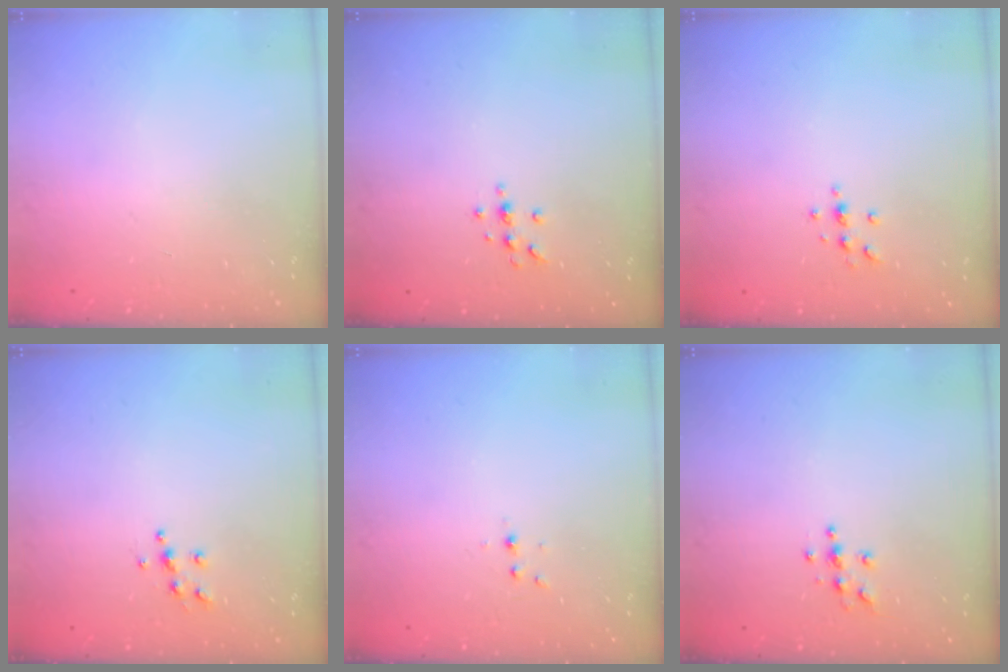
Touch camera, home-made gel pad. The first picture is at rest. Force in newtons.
{"total": 4.8, "press": 4.7, "slide": 0.6}
{"total": 2.9, "press": 2.9, "slide": 0.4}
{"total": 5.3, "press": 5.2, "slide": 0.5}
{"total": 3.0, "press": 2.6, "slide": 1.5}
{"total": 3.9, "press": 3.8, "slide": 0.4}